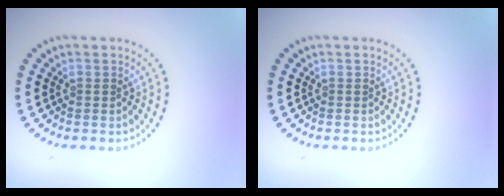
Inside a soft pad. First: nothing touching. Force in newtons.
{"total": 0.0}